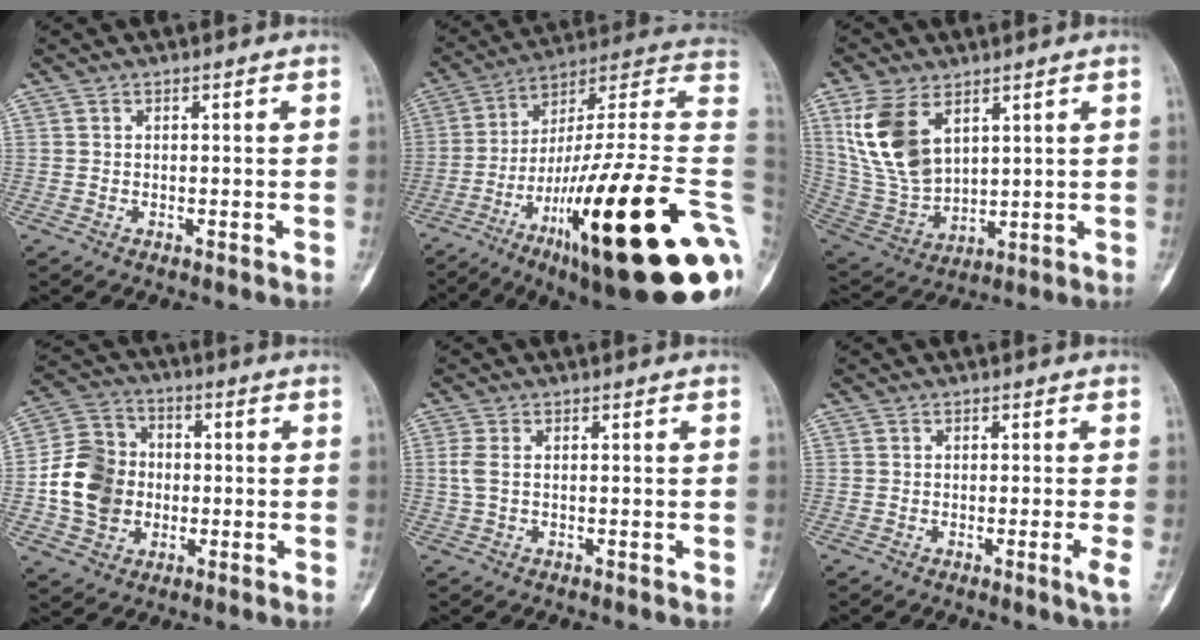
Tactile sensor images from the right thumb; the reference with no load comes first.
{"total": 34.8, "force": [-9.6, 6.6, 32.8], "torque": [-0.419, 0.062, -0.157]}
{"total": 14.3, "force": [6.1, 8.4, 9.9], "torque": [-0.190, -0.025, 0.139]}
{"total": 13.2, "force": [-1.3, 11.2, 6.8], "torque": [-0.106, 0.020, -0.030]}
{"total": 2.4, "force": [0.2, 1.3, 2.0], "torque": [-0.064, 0.003, 0.002]}
{"total": 1.9, "force": [-0.5, -0.5, 1.8], "torque": [-0.035, -0.007, -0.010]}